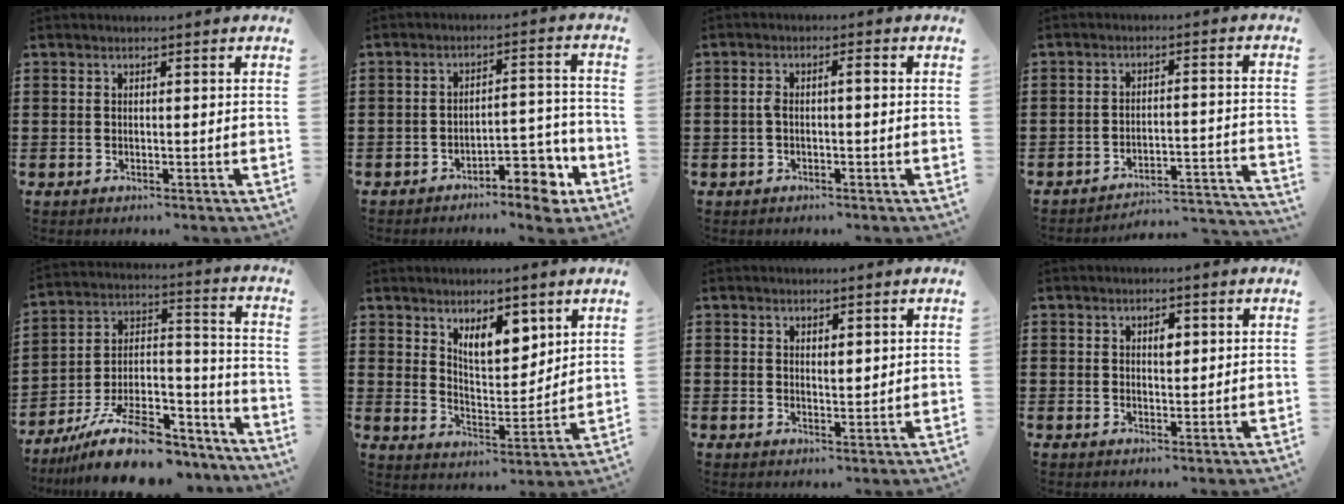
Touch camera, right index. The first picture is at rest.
{"total": 6.2, "force": [-4.7, 2.1, 3.5], "torque": [-0.053, 0.015, -0.086]}
{"total": 2.1, "force": [-0.2, 0.5, 2.0], "torque": [-0.045, 0.003, -0.009]}
{"total": 3.6, "force": [-3.4, 0.4, 1.0], "torque": [-0.023, -0.007, -0.075]}
{"total": 13.6, "force": [-10.9, 4.5, 6.8], "torque": [-0.113, 0.047, -0.194]}
{"total": 7.6, "force": [5.1, 3.4, 4.6], "torque": [-0.082, -0.015, 0.088]}
{"total": 1.5, "force": [1.2, 0.6, 0.6], "torque": [-0.012, 0.005, 0.021]}
{"total": 2.1, "force": [0.7, 1.1, 1.7], "torque": [-0.019, 0.001, 0.008]}